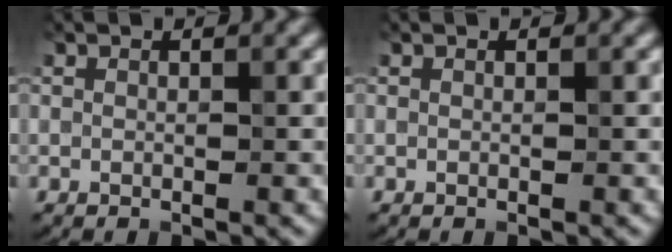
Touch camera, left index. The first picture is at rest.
{"total": 0.0}